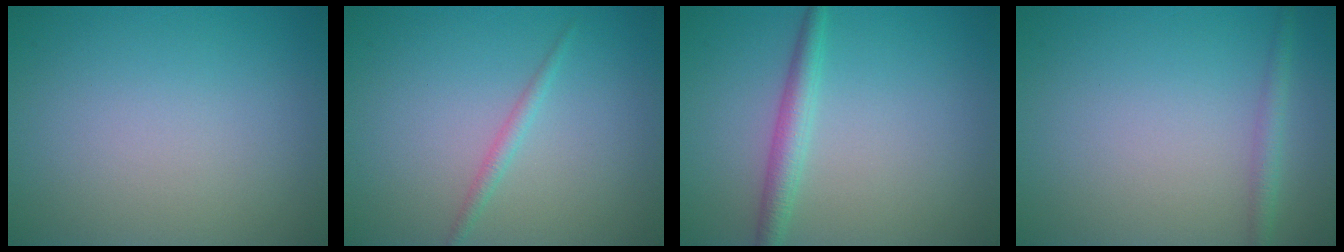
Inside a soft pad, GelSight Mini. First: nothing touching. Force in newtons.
{"total": 1.1, "press": 1.1, "slide": 0.0}
{"total": 2.4, "press": 2.4, "slide": 0.1}
{"total": 1.5, "press": 1.5, "slide": 0.0}